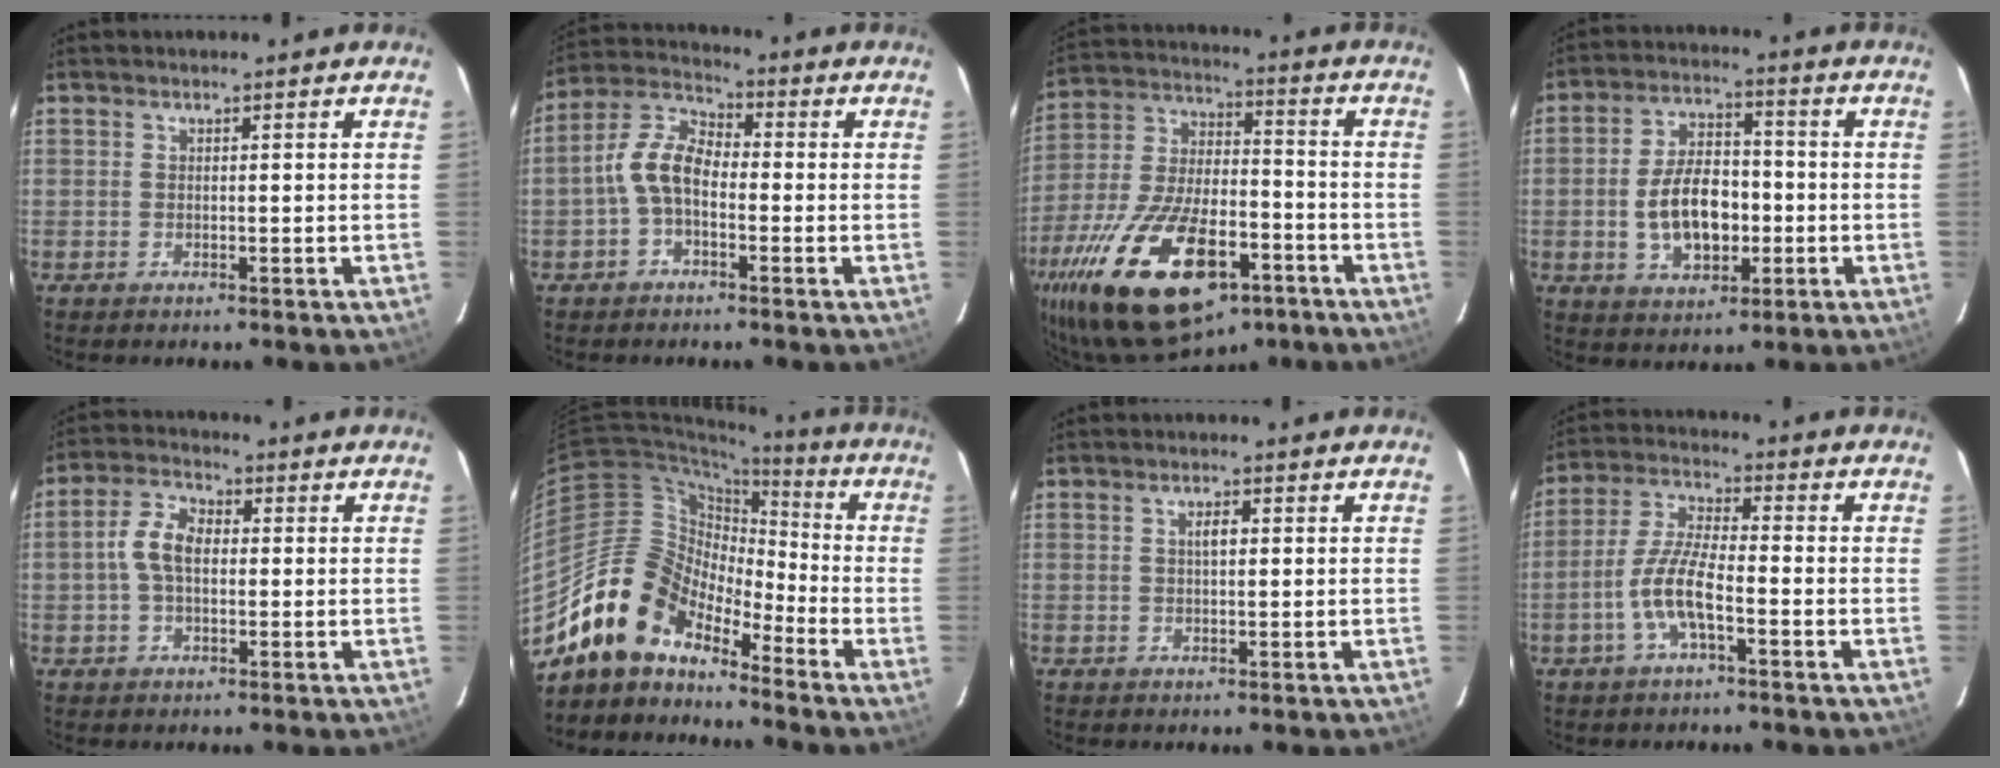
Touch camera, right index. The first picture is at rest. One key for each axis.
{"total": 7.7, "fx": -1.9, "fy": 4.5, "fz": 6.0, "tx": -0.128, "ty": 0.023, "tz": -0.041}
{"total": 28.7, "fx": -15.5, "fy": 13.2, "fz": 20.2, "tx": -0.413, "ty": -0.032, "tz": -0.250}
{"total": 11.7, "fx": -2.1, "fy": 6.8, "fz": 9.4, "tx": -0.185, "ty": 0.014, "tz": -0.026}
{"total": 6.4, "fx": 0.0, "fy": 3.9, "fz": 5.1, "tx": -0.106, "ty": 0.017, "tz": 0.000}
{"total": 13.5, "fx": -11.2, "fy": 6.2, "fz": 4.4, "tx": -0.083, "ty": 0.026, "tz": -0.218}
{"total": 2.0, "fx": 0.3, "fy": 0.8, "fz": 1.8, "tx": -0.033, "ty": 0.006, "tz": 0.005}
{"total": 8.4, "fx": -3.4, "fy": 1.9, "fz": 7.4, "tx": -0.160, "ty": 0.005, "tz": -0.066}